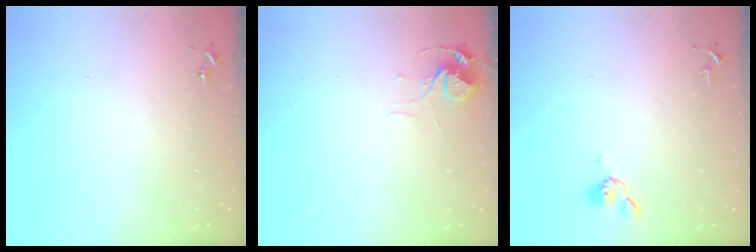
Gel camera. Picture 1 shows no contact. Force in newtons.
{"total": 7.1, "press": 7.1, "slide": 0.5}
{"total": 5.2, "press": 5.1, "slide": 0.9}